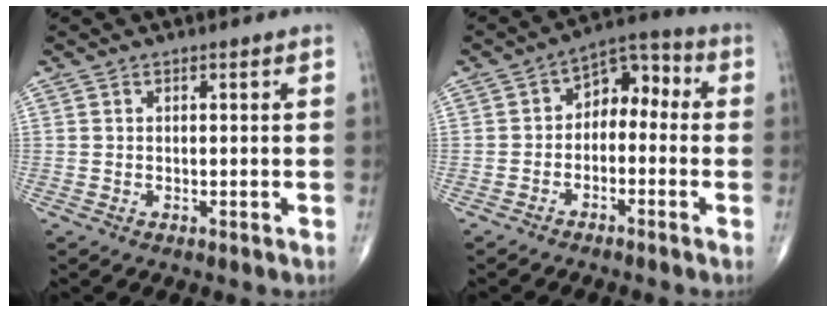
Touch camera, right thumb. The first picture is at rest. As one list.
[{"total": 7.4, "force": [-1.0, 5.1, 5.3], "torque": [-0.045, 0.047, -0.035]}]